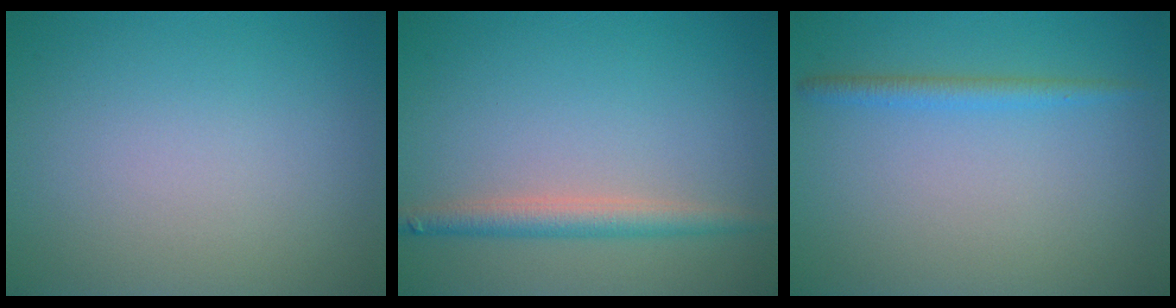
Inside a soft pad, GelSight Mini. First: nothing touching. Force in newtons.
{"total": 2.6, "press": 2.6, "slide": 0.1}
{"total": 1.6, "press": 1.6, "slide": 0.1}